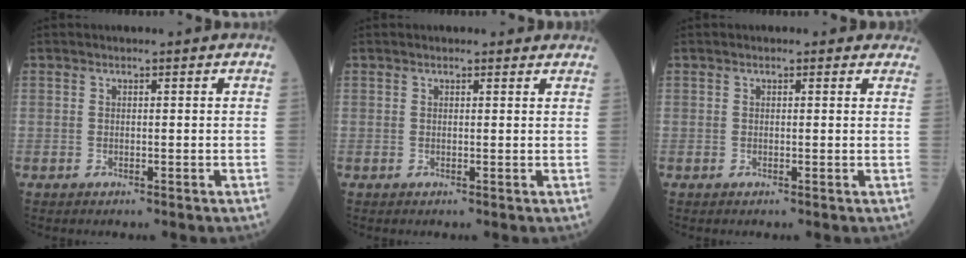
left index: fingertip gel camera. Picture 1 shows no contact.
{"total": 2.2, "force": [1.9, 0.8, 0.7], "torque": [-0.006, 0.011, 0.015]}
{"total": 1.7, "force": [1.3, 0.9, 0.4], "torque": [0.004, 0.001, 0.000]}